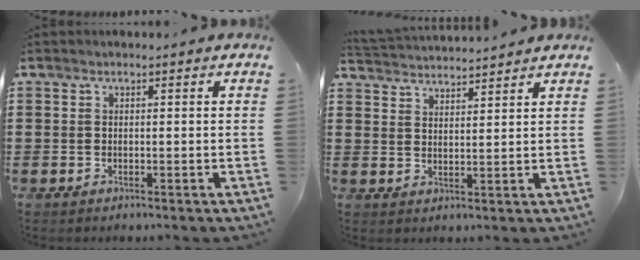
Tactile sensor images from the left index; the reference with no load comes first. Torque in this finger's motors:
{"motor_torque": [0.25, 0.23, -0.07, 0.02]}